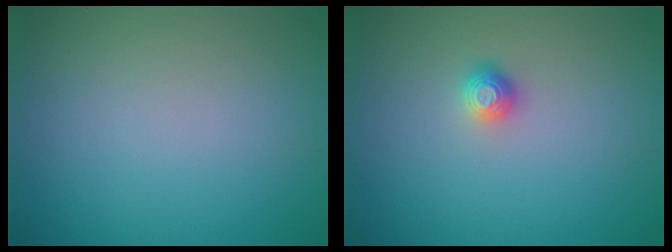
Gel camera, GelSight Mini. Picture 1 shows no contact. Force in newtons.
{"total": 1.1, "press": 1.0, "slide": 0.3}